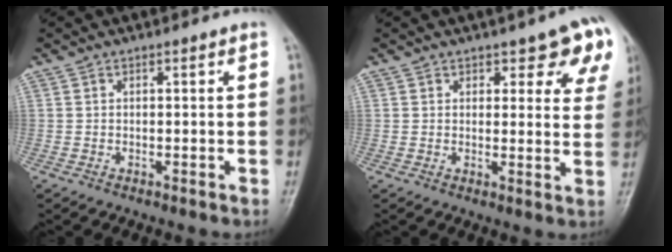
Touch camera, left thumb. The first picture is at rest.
{"total": 8.8, "force": [5.2, 4.4, 5.7], "torque": [-0.020, -0.024, 0.058]}